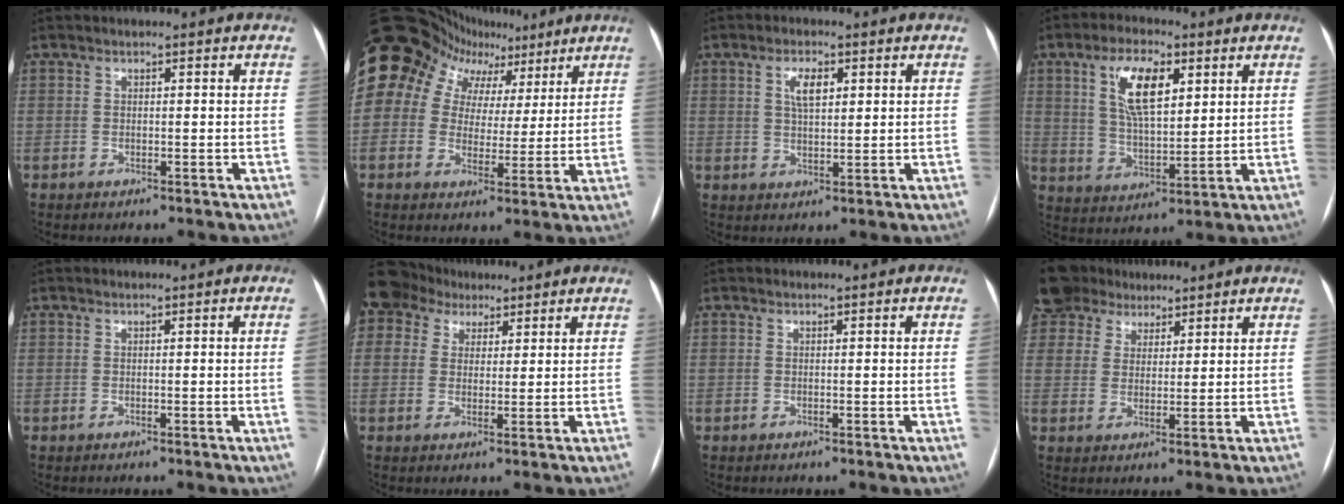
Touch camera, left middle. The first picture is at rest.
{"total": 23.6, "force": [12.3, 18.2, 8.8], "torque": [-0.248, 0.101, 0.206]}
{"total": 4.0, "force": [1.6, 1.6, 3.3], "torque": [-0.065, 0.006, 0.028]}
{"total": 10.0, "force": [4.1, 3.8, 8.3], "torque": [-0.162, 0.009, 0.080]}
{"total": 1.4, "force": [-0.1, -0.6, 1.3], "torque": [-0.014, -0.001, -0.002]}
{"total": 8.3, "force": [5.6, 6.1, 1.4], "torque": [-0.035, 0.041, 0.107]}
{"total": 0.7, "force": [-0.1, -0.3, 0.6], "torque": [-0.004, -0.001, -0.004]}
{"total": 8.1, "force": [6.3, 5.1, 0.2], "torque": [-0.010, 0.024, 0.119]}